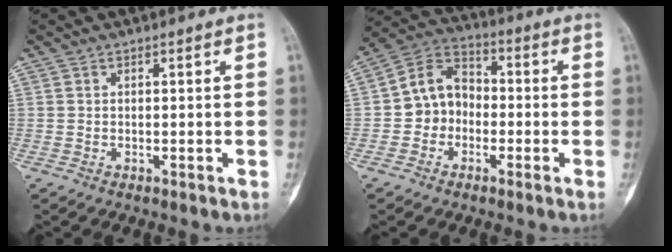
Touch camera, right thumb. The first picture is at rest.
{"total": 9.4, "force": [-1.6, 7.9, 5.0], "torque": [-0.065, 0.040, -0.044]}